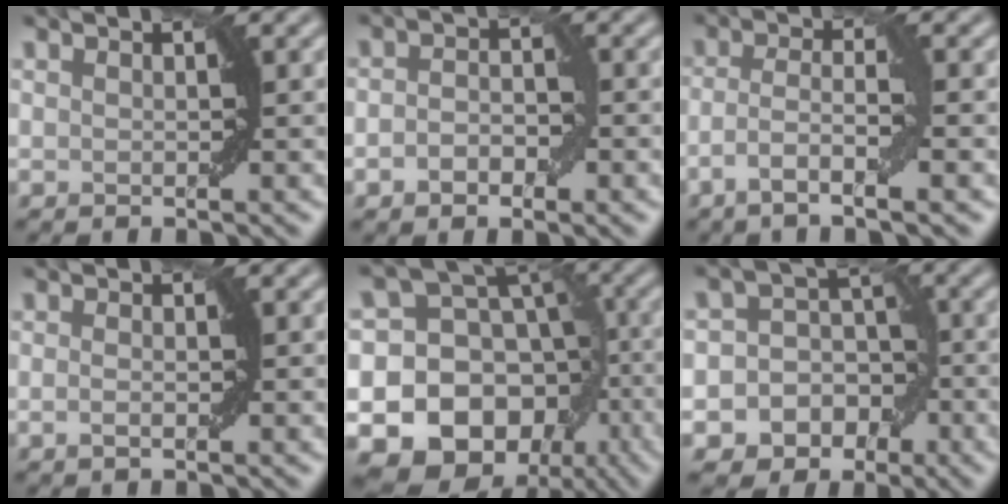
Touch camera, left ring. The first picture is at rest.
{"total": 2.6, "force": [-0.8, 1.5, 1.9], "torque": [-0.034, 0.002, -0.016]}
{"total": 3.9, "force": [-1.8, 0.5, 3.4], "torque": [-0.065, 0.006, -0.042]}
{"total": 1.0, "force": [-0.3, 0.4, 0.9], "torque": [-0.019, -0.001, -0.006]}
{"total": 19.5, "force": [-6.5, 16.5, 8.0], "torque": [-0.133, -0.016, -0.107]}
{"total": 8.7, "force": [-4.0, 7.5, 2.1], "torque": [-0.016, -0.007, -0.077]}